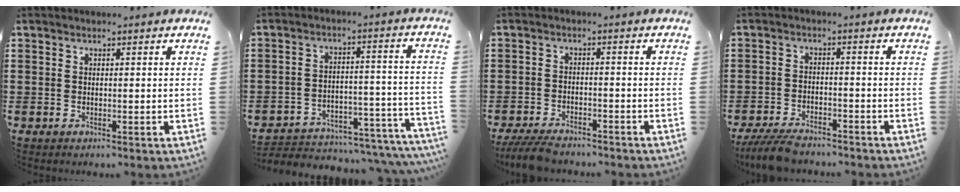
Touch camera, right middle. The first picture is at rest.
{"total": 3.9, "force": [-3.6, 1.1, 0.7], "torque": [-0.019, 0.005, -0.077]}
{"total": 4.3, "force": [-4.0, 0.8, 1.4], "torque": [-0.036, -0.003, -0.080]}
{"total": 4.8, "force": [-4.4, 0.9, 1.7], "torque": [-0.047, -0.005, -0.091]}